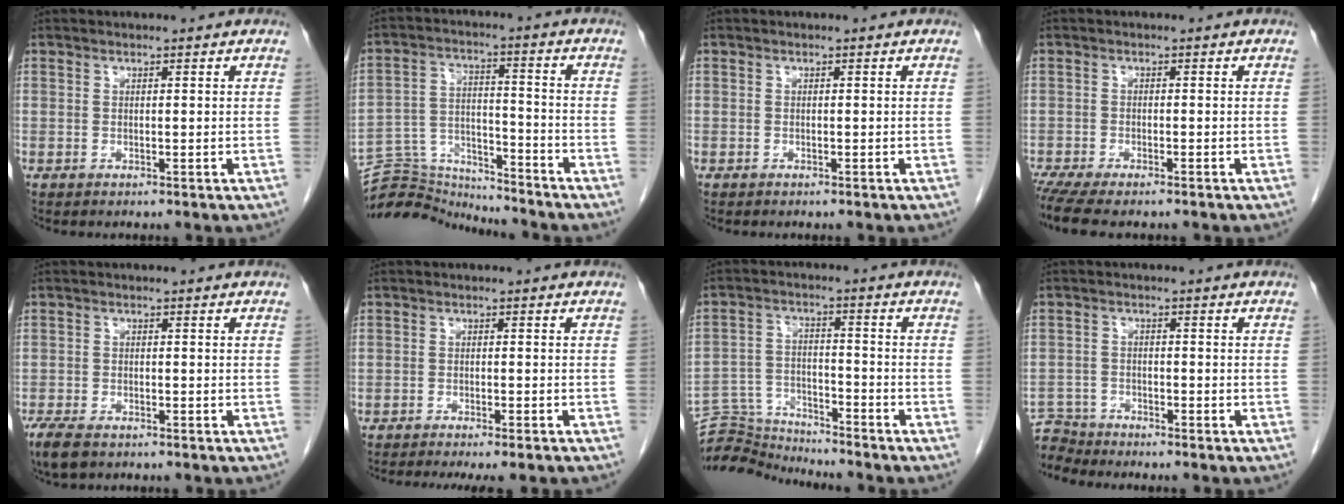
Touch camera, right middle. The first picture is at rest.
{"total": 11.4, "force": [-11.4, 0.8, -0.4], "torque": [0.006, 0.038, -0.199]}
{"total": 0.0}
{"total": 7.8, "force": [-6.5, 1.6, 4.0], "torque": [-0.060, -0.008, -0.103]}
{"total": 6.6, "force": [-4.9, 2.6, 3.5], "torque": [-0.068, -0.014, -0.078]}
{"total": 9.4, "force": [-8.1, 1.0, 4.6], "torque": [-0.055, -0.011, -0.107]}
{"total": 8.9, "force": [-8.9, 0.1, -0.7], "torque": [0.007, 0.019, -0.162]}
{"total": 5.7, "force": [-5.6, 1.0, -0.7], "torque": [0.019, 0.000, -0.109]}